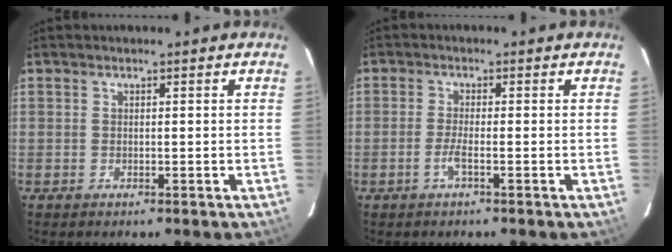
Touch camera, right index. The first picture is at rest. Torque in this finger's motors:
{"motor_torque": [-0.19, -0.06, -0.04, 0.00]}